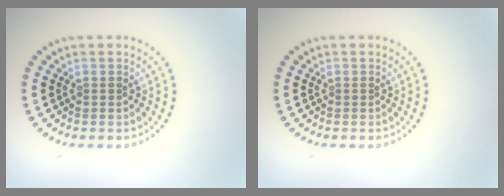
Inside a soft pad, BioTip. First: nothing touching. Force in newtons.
{"total": 0.0}